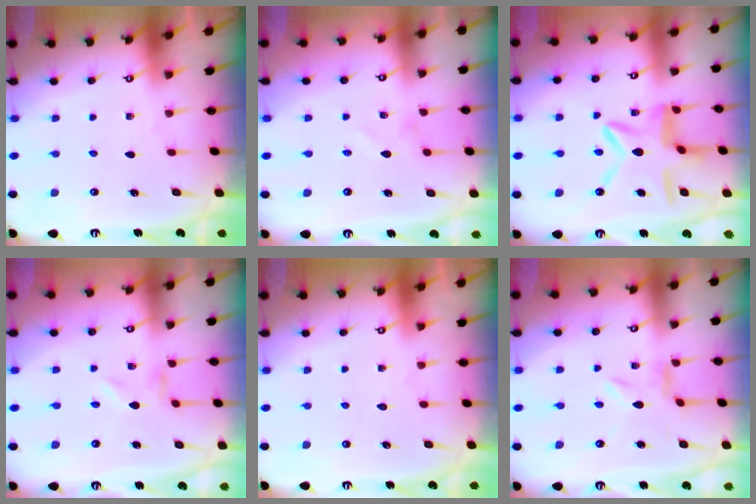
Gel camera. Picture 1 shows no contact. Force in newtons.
{"total": 1.1, "press": 1.1, "slide": 0.1}
{"total": 12.2, "press": 12.2, "slide": 1.2}
{"total": 0.0}
{"total": 1.6, "press": 1.6, "slide": 0.1}
{"total": 2.0, "press": 2.0, "slide": 0.3}